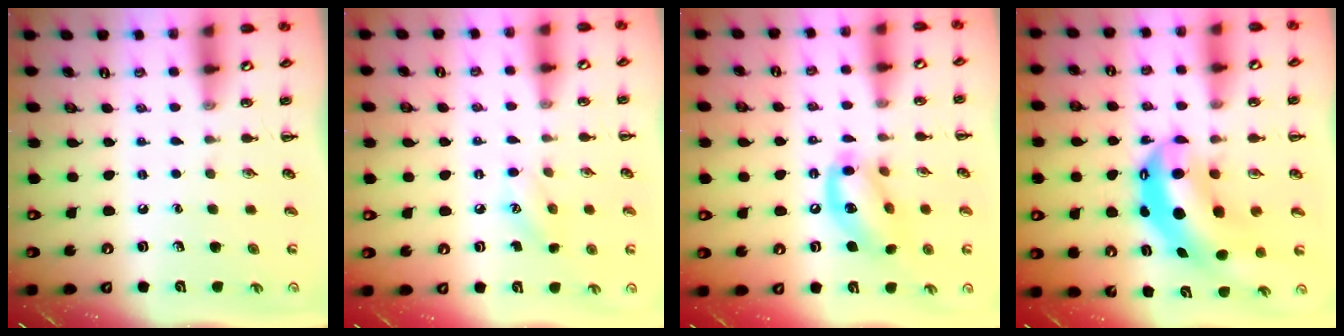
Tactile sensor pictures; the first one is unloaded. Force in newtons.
{"total": 7.7, "press": 7.5, "slide": 2.0}
{"total": 14.5, "press": 14.4, "slide": 2.3}
{"total": 10.3, "press": 10.0, "slide": 2.6}